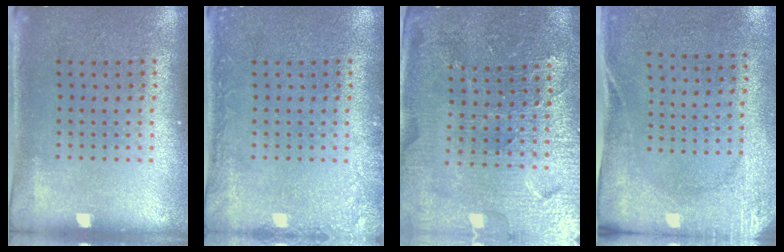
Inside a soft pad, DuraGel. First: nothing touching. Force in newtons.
{"total": 1.6, "press": 1.6, "slide": 0.3}
{"total": 4.8, "press": 4.5, "slide": 1.7}
{"total": 2.7, "press": 2.1, "slide": 1.7}